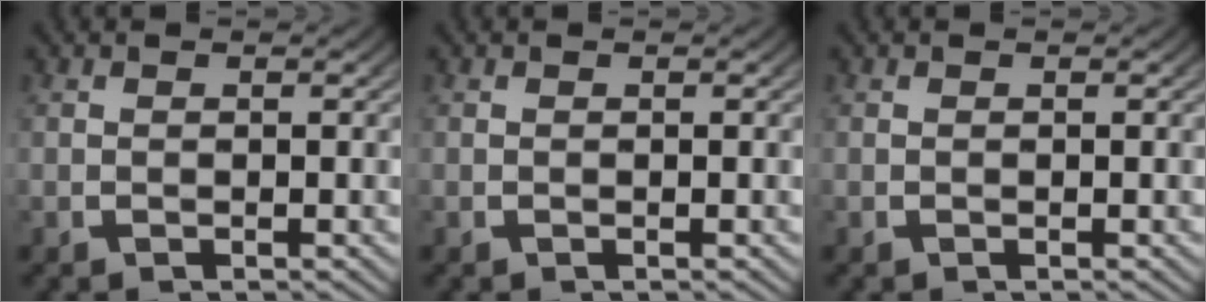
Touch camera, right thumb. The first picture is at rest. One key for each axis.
{"total": 0.0}
{"total": 0.0}